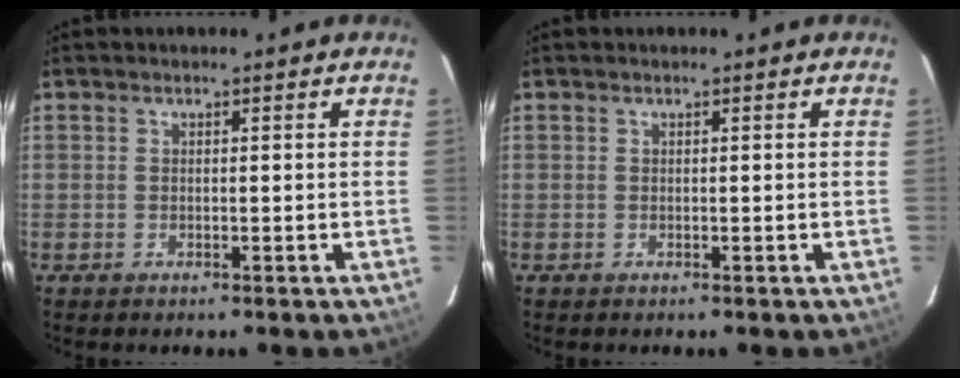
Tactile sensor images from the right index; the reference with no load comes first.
{"total": 0.0}